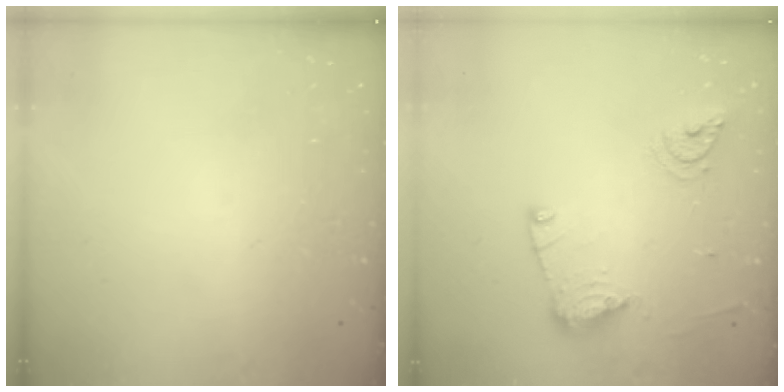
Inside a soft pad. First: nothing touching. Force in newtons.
{"total": 12.6, "press": 12.5, "slide": 1.2}